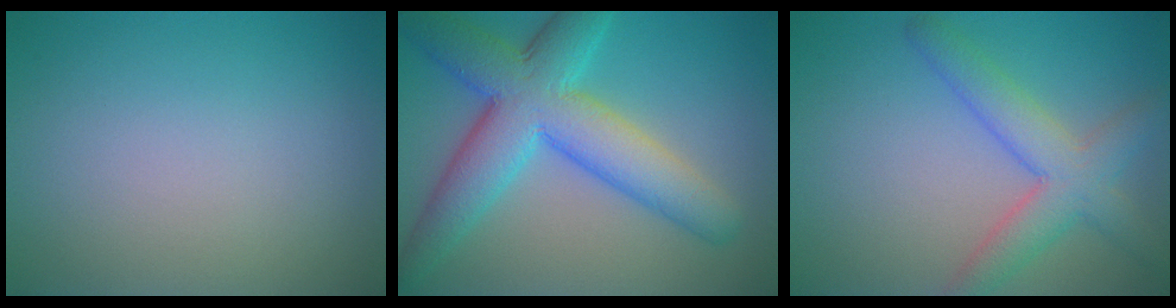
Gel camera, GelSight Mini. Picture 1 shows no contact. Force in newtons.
{"total": 9.2, "press": 9.2, "slide": 0.3}
{"total": 4.8, "press": 4.8, "slide": 0.2}